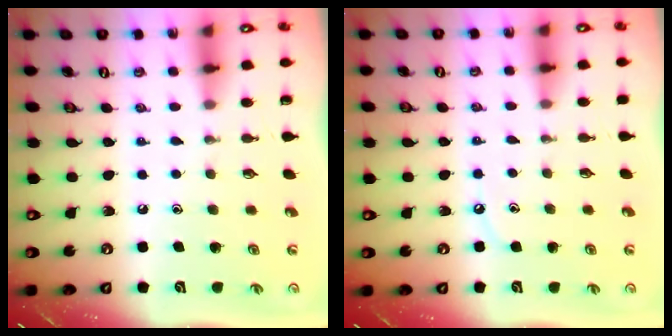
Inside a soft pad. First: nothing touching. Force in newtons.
{"total": 3.8, "press": 3.8, "slide": 0.5}